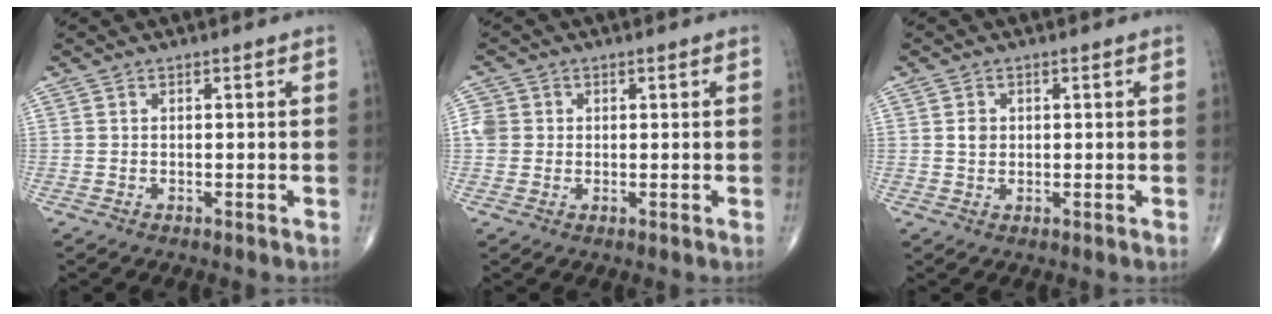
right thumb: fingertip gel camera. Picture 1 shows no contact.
{"total": 3.4, "force": [0.3, 3.2, 0.9], "torque": [-0.003, 0.009, 0.008]}
{"total": 1.9, "force": [0.4, 1.6, 0.9], "torque": [-0.009, 0.000, 0.008]}